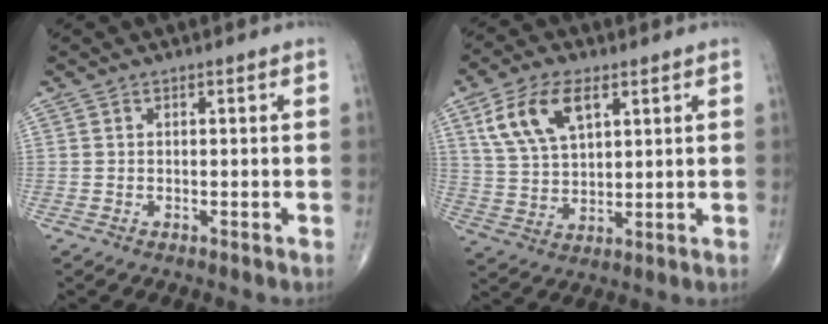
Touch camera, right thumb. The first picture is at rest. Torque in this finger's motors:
{"motor_torque": [-0.32, 0.86, 0.06, 0.01, 0.20]}